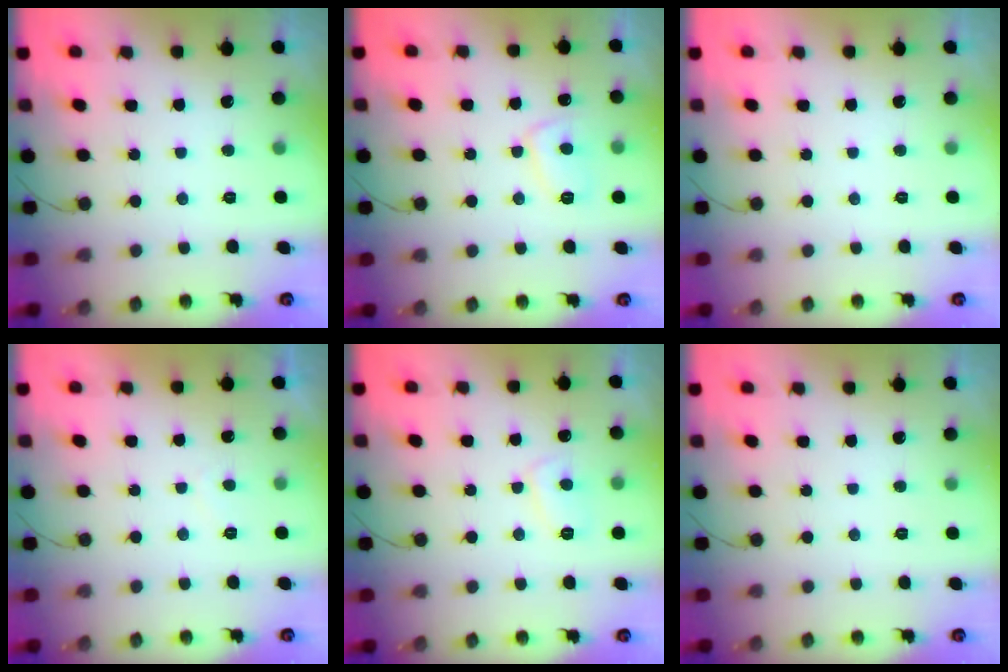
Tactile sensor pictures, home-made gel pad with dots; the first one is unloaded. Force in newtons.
{"total": 7.2, "press": 7.2, "slide": 0.7}
{"total": 0.0}
{"total": 1.3, "press": 1.1, "slide": 0.6}
{"total": 5.9, "press": 5.9, "slide": 0.4}
{"total": 0.0}